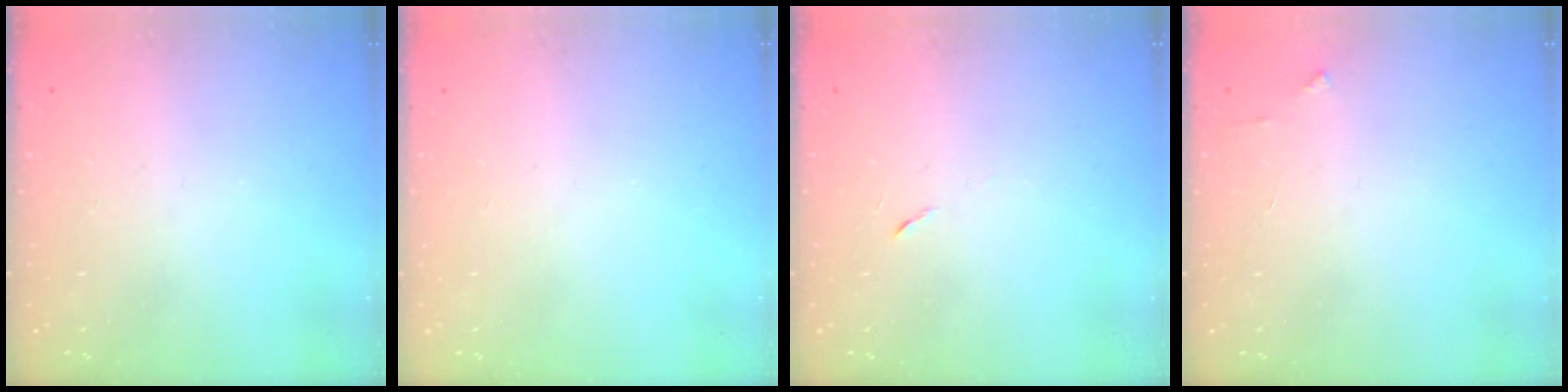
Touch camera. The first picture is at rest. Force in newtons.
{"total": 0.0}
{"total": 5.2, "press": 4.8, "slide": 2.1}
{"total": 2.6, "press": 2.6, "slide": 0.2}